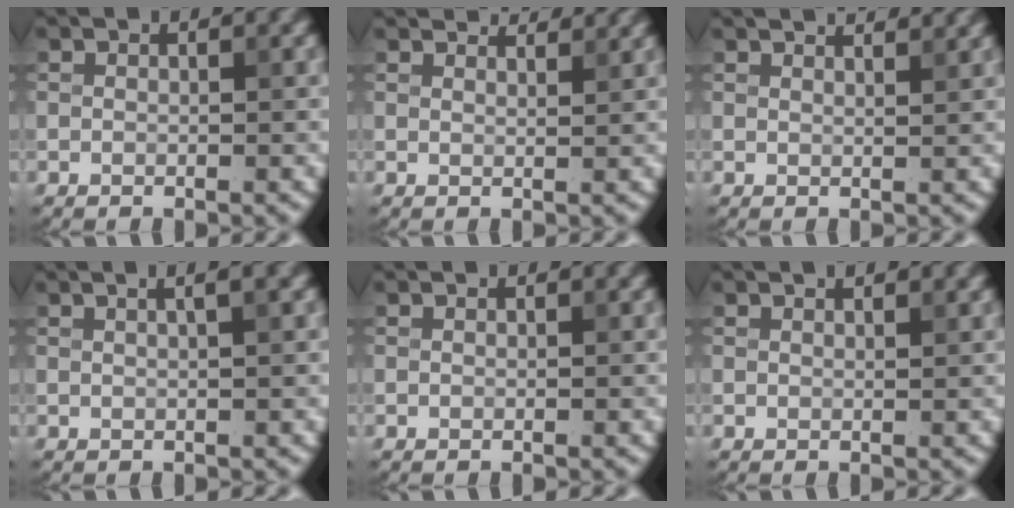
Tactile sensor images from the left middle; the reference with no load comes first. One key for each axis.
{"total": 3.2, "fx": 3.1, "fy": 0.3, "fz": 0.7, "tx": -0.021, "ty": 0.010, "tz": 0.039}
{"total": 2.6, "fx": 2.5, "fy": 0.1, "fz": 0.6, "tx": -0.017, "ty": 0.010, "tz": 0.034}
{"total": 1.4, "fx": 0.8, "fy": -0.1, "fz": 1.2, "tx": -0.019, "ty": 0.008, "tz": 0.017}
{"total": 0.0}
{"total": 0.5, "fx": 0.5, "fy": 0.1, "fz": 0.1, "tx": -0.004, "ty": 0.002, "tz": 0.012}